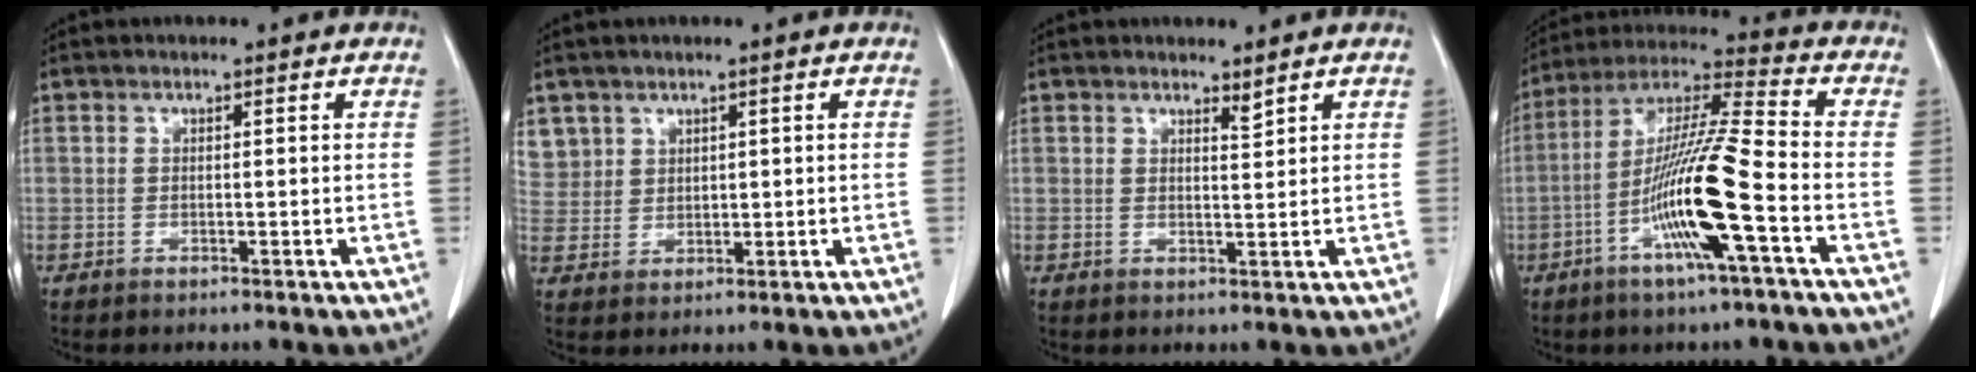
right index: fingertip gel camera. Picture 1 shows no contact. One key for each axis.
{"total": 7.6, "fx": 3.6, "fy": 6.6, "fz": 1.1, "tx": -0.037, "ty": 0.022, "tz": 0.090}
{"total": 1.7, "fx": 1.4, "fy": 0.4, "fz": 0.8, "tx": -0.018, "ty": -0.006, "tz": 0.029}
{"total": 15.8, "fx": -5.3, "fy": 0.3, "fz": 14.9, "tx": -0.291, "ty": -0.002, "tz": -0.103}